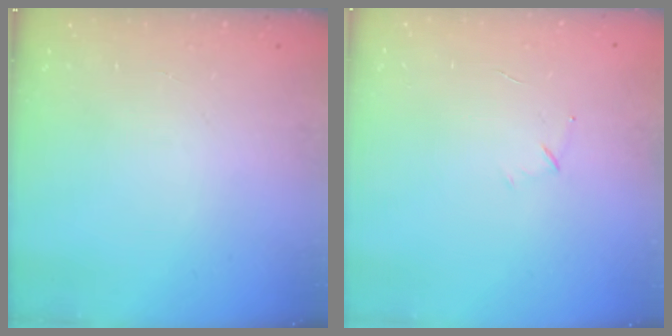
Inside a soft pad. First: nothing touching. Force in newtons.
{"total": 3.8, "press": 3.7, "slide": 1.0}